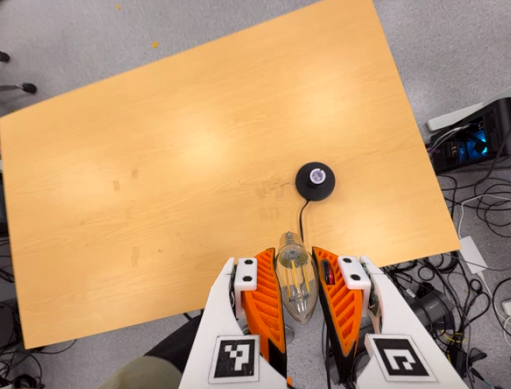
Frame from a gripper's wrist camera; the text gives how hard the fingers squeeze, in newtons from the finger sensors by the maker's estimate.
{"total": 18.4, "left": 19.9, "right": 17.0}